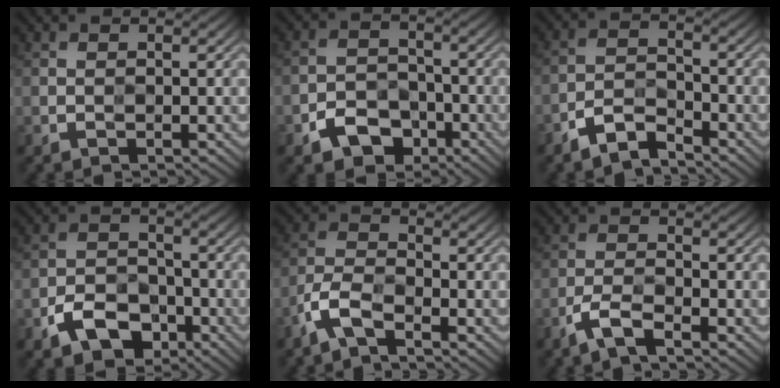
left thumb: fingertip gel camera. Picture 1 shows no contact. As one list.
[{"total": 5.7, "force": [-3.4, 3.7, 2.7], "torque": [-0.048, -0.005, -0.070]}, {"total": 4.8, "force": [-3.7, 1.7, 2.4], "torque": [-0.045, 0.002, -0.083]}, {"total": 6.8, "force": [-3.9, 4.2, 3.7], "torque": [-0.071, -0.003, -0.084]}, {"total": 4.7, "force": [-3.2, 1.6, 3.1], "torque": [-0.072, -0.002, -0.080]}, {"total": 4.0, "force": [-2.8, 1.0, 2.7], "torque": [-0.063, 0.001, -0.067]}]